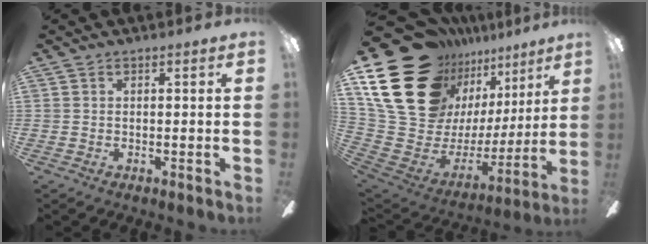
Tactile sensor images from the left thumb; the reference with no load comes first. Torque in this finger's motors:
{"motor_torque": [1.14, 0.94, 1.60, -1.17, 0.32]}